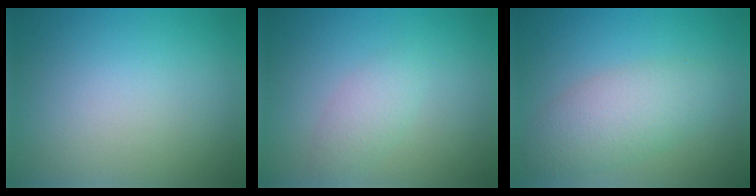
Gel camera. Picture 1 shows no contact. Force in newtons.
{"total": 1.8, "press": 1.8, "slide": 0.1}
{"total": 4.3, "press": 4.3, "slide": 0.1}